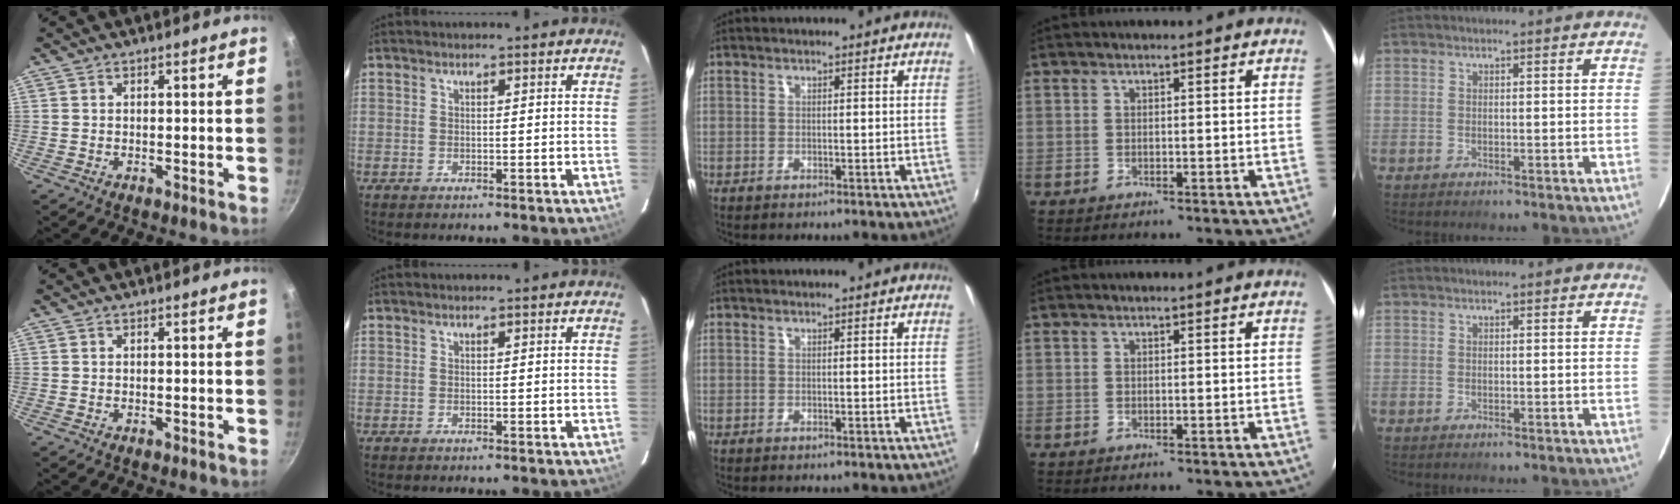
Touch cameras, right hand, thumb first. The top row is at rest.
{}